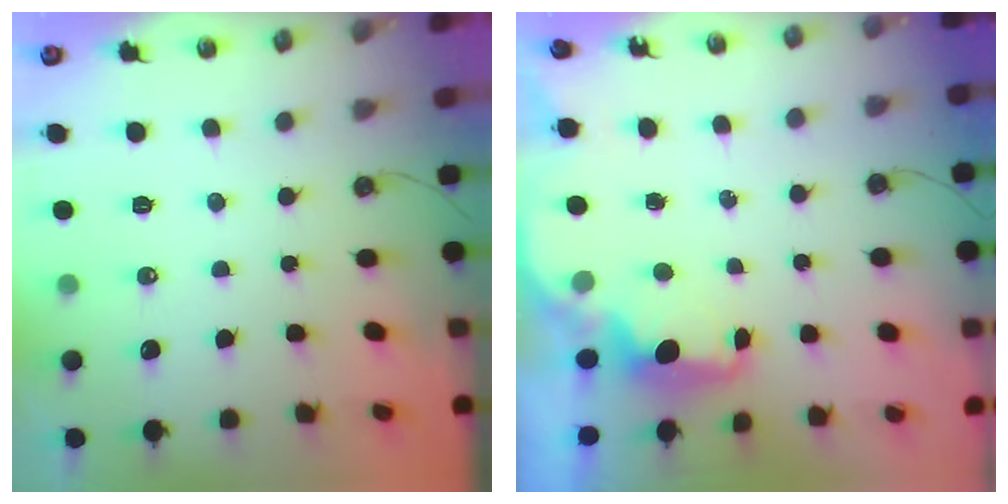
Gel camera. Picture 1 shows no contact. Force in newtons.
{"total": 2.2, "press": 2.1, "slide": 0.6}